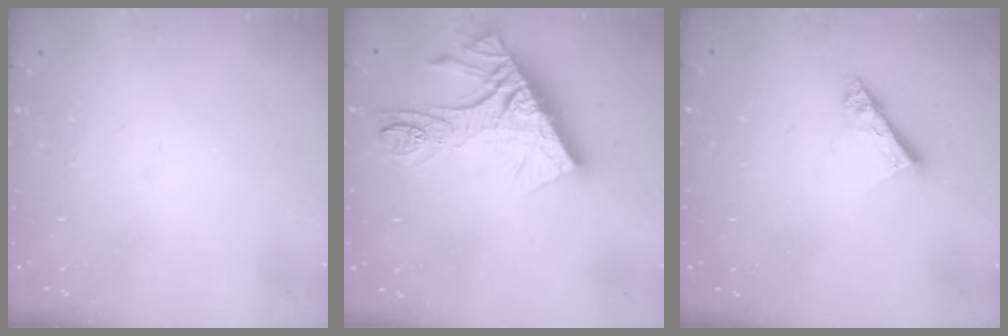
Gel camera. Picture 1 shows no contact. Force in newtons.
{"total": 15.8, "press": 15.8, "slide": 1.4}
{"total": 5.2, "press": 5.2, "slide": 0.1}